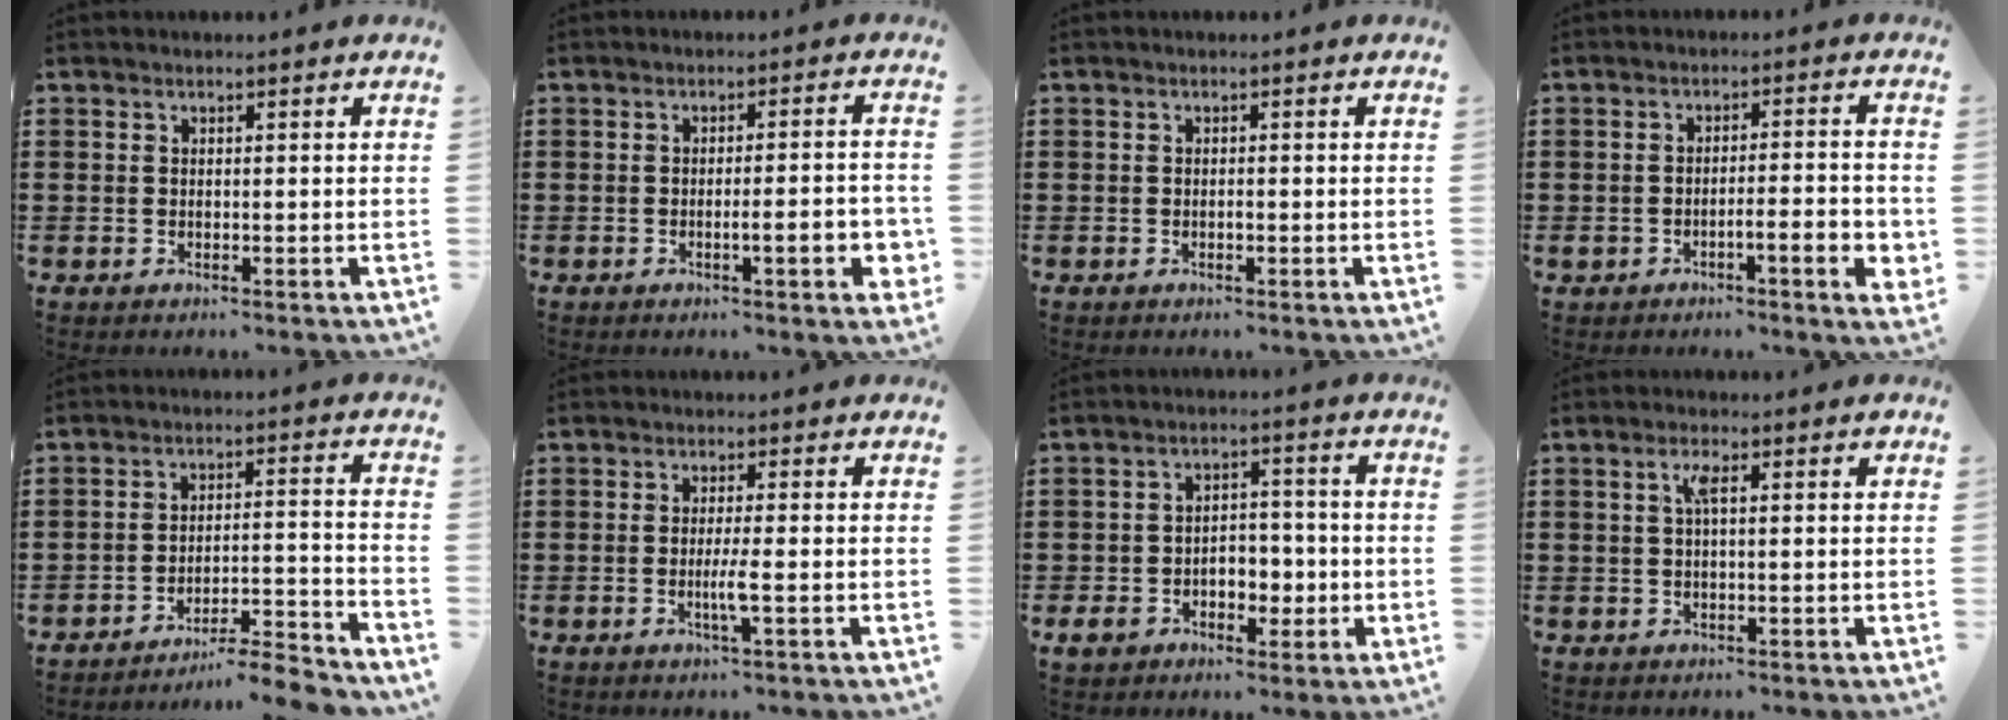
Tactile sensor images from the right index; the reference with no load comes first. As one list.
[{"total": 5.8, "force": [-1.6, 0.7, 5.5], "torque": [-0.079, -0.012, -0.025]}, {"total": 0.6, "force": [-0.3, 0.2, 0.6], "torque": [-0.013, -0.004, -0.004]}, {"total": 5.3, "force": [-2.1, 1.2, 4.7], "torque": [-0.068, -0.008, -0.036]}, {"total": 6.7, "force": [-6.4, -0.1, 2.0], "torque": [-0.028, 0.001, -0.123]}, {"total": 2.9, "force": [-0.8, -0.2, 2.8], "torque": [-0.049, -0.007, -0.016]}, {"total": 5.3, "force": [-1.9, 3.8, 3.1], "torque": [-0.053, 0.010, -0.037]}, {"total": 2.6, "force": [0.7, 0.4, 2.5], "torque": [-0.043, 0.002, 0.008]}]